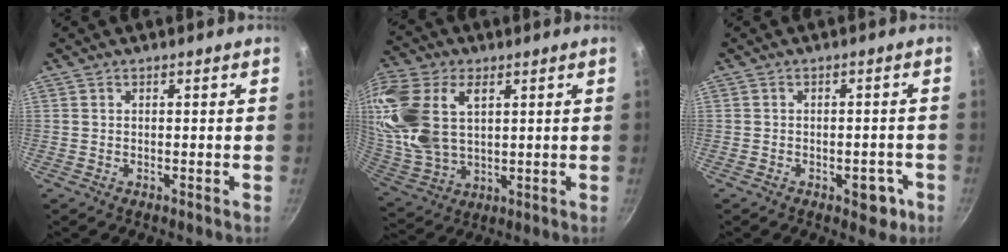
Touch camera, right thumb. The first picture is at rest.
{"total": 20.1, "force": [6.1, 12.6, 14.5], "torque": [-0.312, -0.011, 0.127]}
{"total": 4.8, "force": [-2.2, 2.8, 3.3], "torque": [-0.014, 0.019, -0.018]}